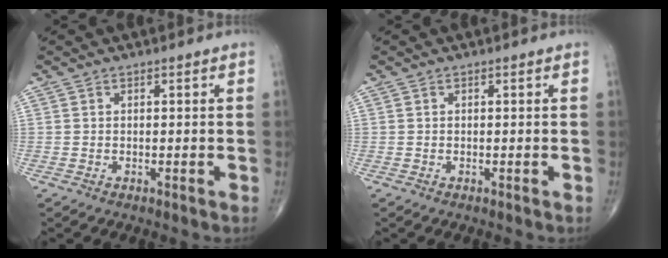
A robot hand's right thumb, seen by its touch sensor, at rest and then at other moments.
{"total": 0.0}